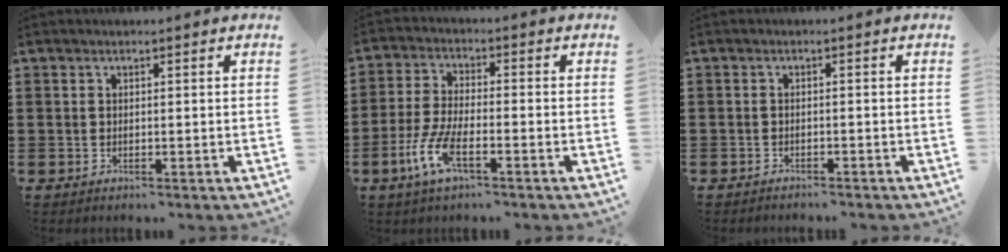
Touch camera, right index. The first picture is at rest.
{"total": 6.7, "force": [-3.4, 1.7, 5.5], "torque": [-0.138, -0.018, -0.068]}
{"total": 1.2, "force": [-1.2, 0.0, -0.1], "torque": [-0.001, 0.001, -0.024]}